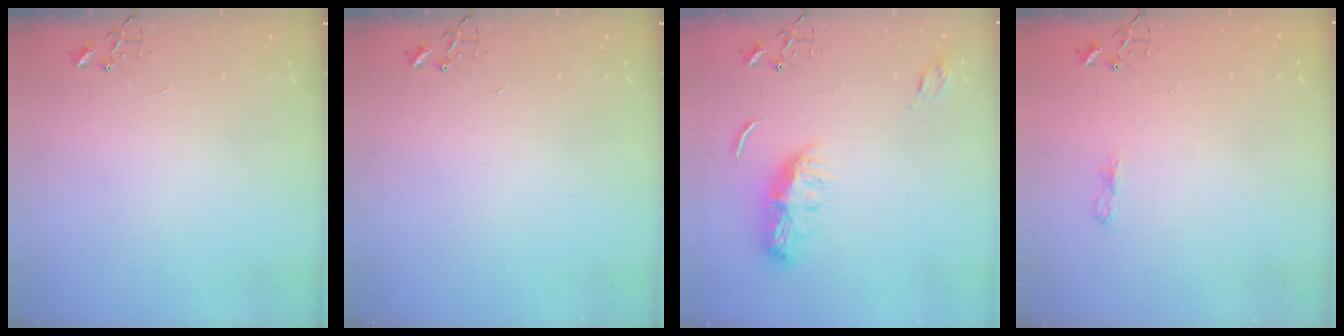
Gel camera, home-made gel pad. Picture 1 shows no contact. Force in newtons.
{"total": 0.0}
{"total": 9.4, "press": 9.4, "slide": 0.4}
{"total": 6.2, "press": 6.2, "slide": 0.8}